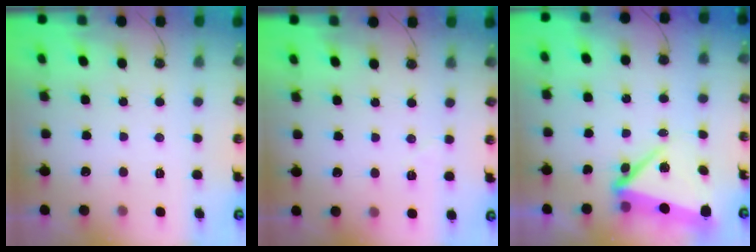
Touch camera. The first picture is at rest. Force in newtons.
{"total": 3.8, "press": 3.4, "slide": 1.7}
{"total": 7.3, "press": 7.0, "slide": 1.9}